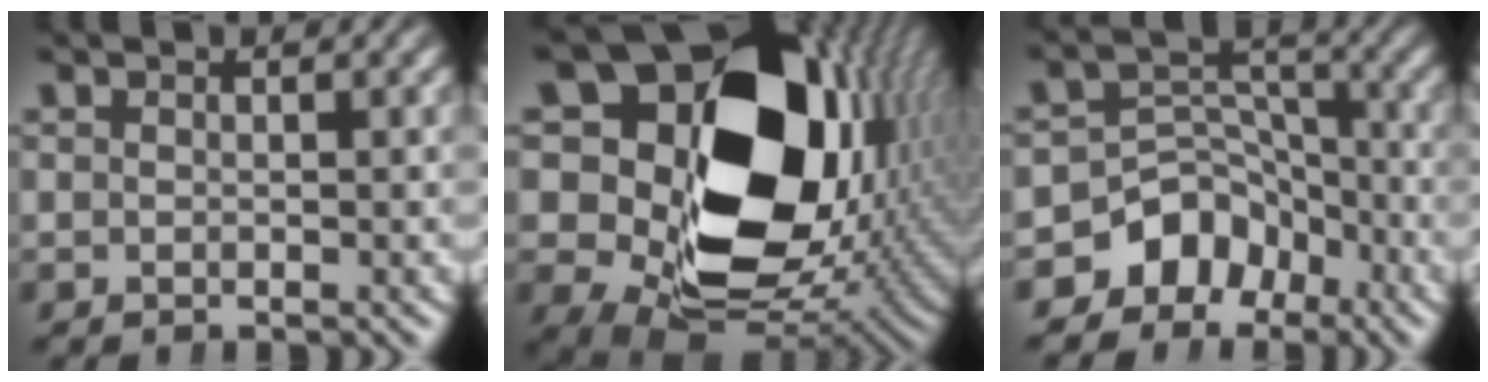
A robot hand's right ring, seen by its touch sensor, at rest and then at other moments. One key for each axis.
{"total": 28.1, "fx": 0.6, "fy": 19.4, "fz": 20.3, "tx": -0.328, "ty": -0.039, "tz": 0.010}
{"total": 9.1, "fx": -3.8, "fy": 7.7, "fz": 3.1, "tx": -0.054, "ty": -0.022, "tz": -0.071}